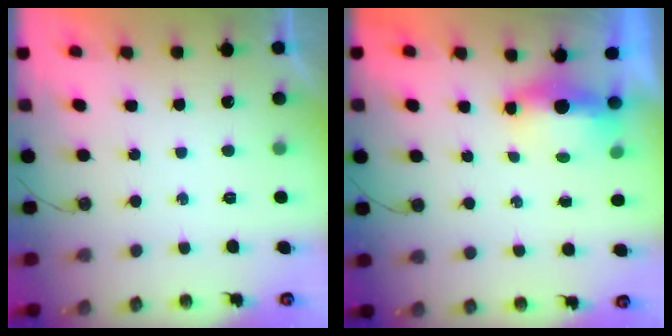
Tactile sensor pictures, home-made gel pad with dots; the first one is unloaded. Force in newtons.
{"total": 14.5, "press": 7.0, "slide": 12.7}